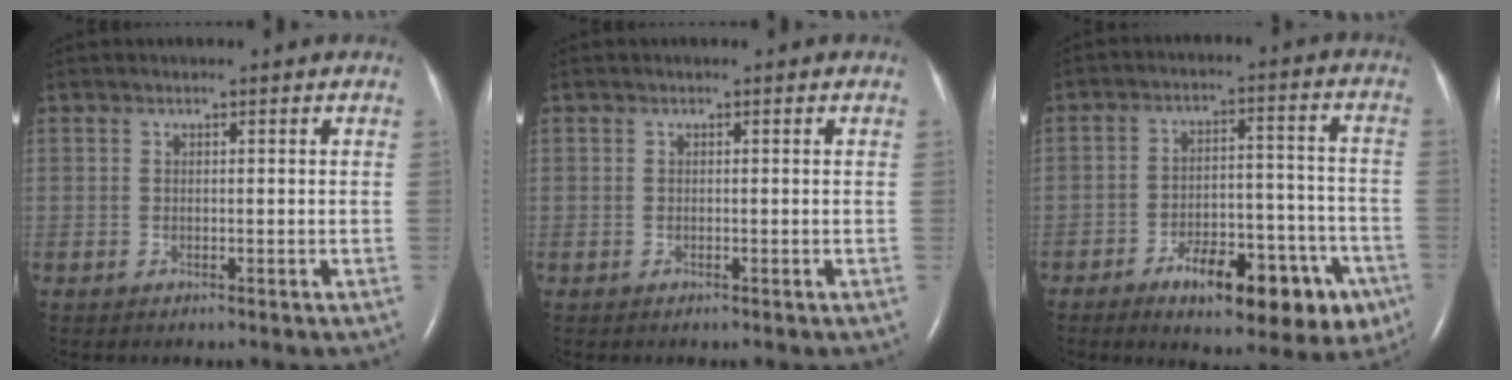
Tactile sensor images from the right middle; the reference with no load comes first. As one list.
[{"total": 0.0}, {"total": 15.1, "force": [-8.4, 5.7, 11.3], "torque": [-0.129, 0.024, -0.112]}]